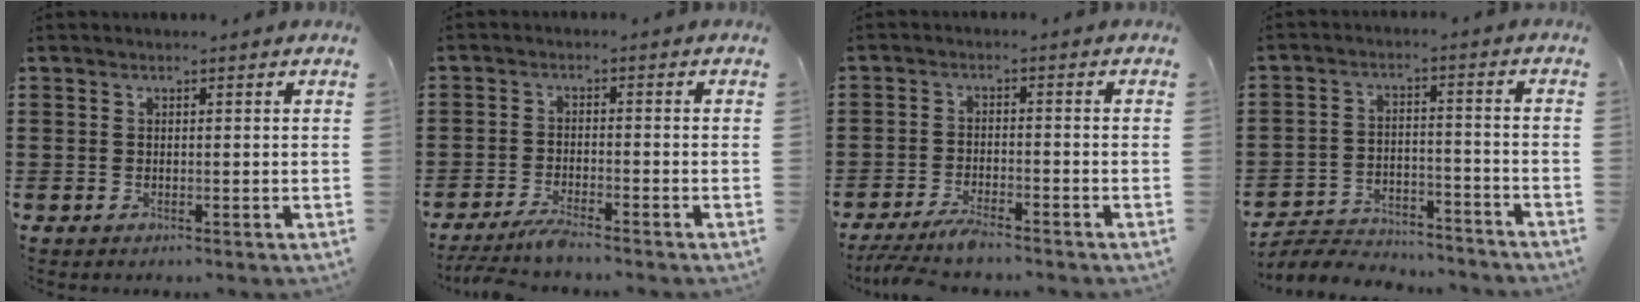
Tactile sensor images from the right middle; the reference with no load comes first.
{"total": 3.3, "force": [-3.0, -0.1, 1.5], "torque": [-0.041, -0.009, -0.061]}
{"total": 3.8, "force": [-3.3, 0.2, 1.7], "torque": [-0.051, -0.012, -0.070]}
{"total": 5.0, "force": [-4.9, 0.8, 0.6], "torque": [-0.020, 0.005, -0.103]}